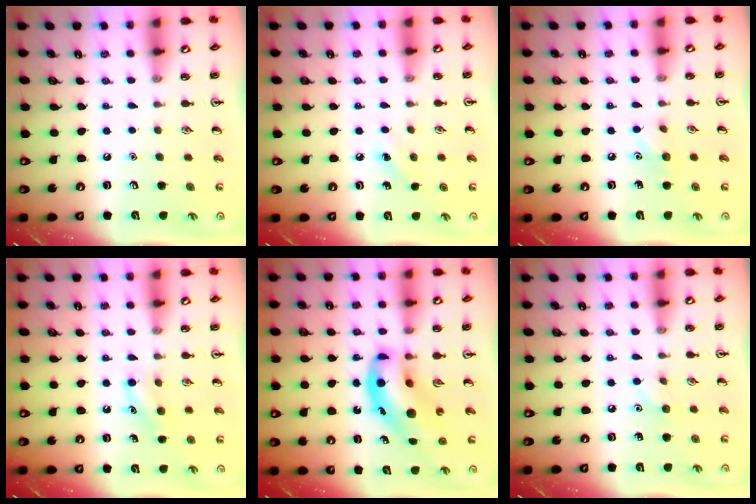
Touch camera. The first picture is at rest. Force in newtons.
{"total": 6.7, "press": 6.2, "slide": 2.4}
{"total": 6.4, "press": 6.1, "slide": 2.1}
{"total": 8.3, "press": 8.1, "slide": 1.5}
{"total": 10.7, "press": 10.4, "slide": 2.8}
{"total": 5.5, "press": 5.2, "slide": 1.8}